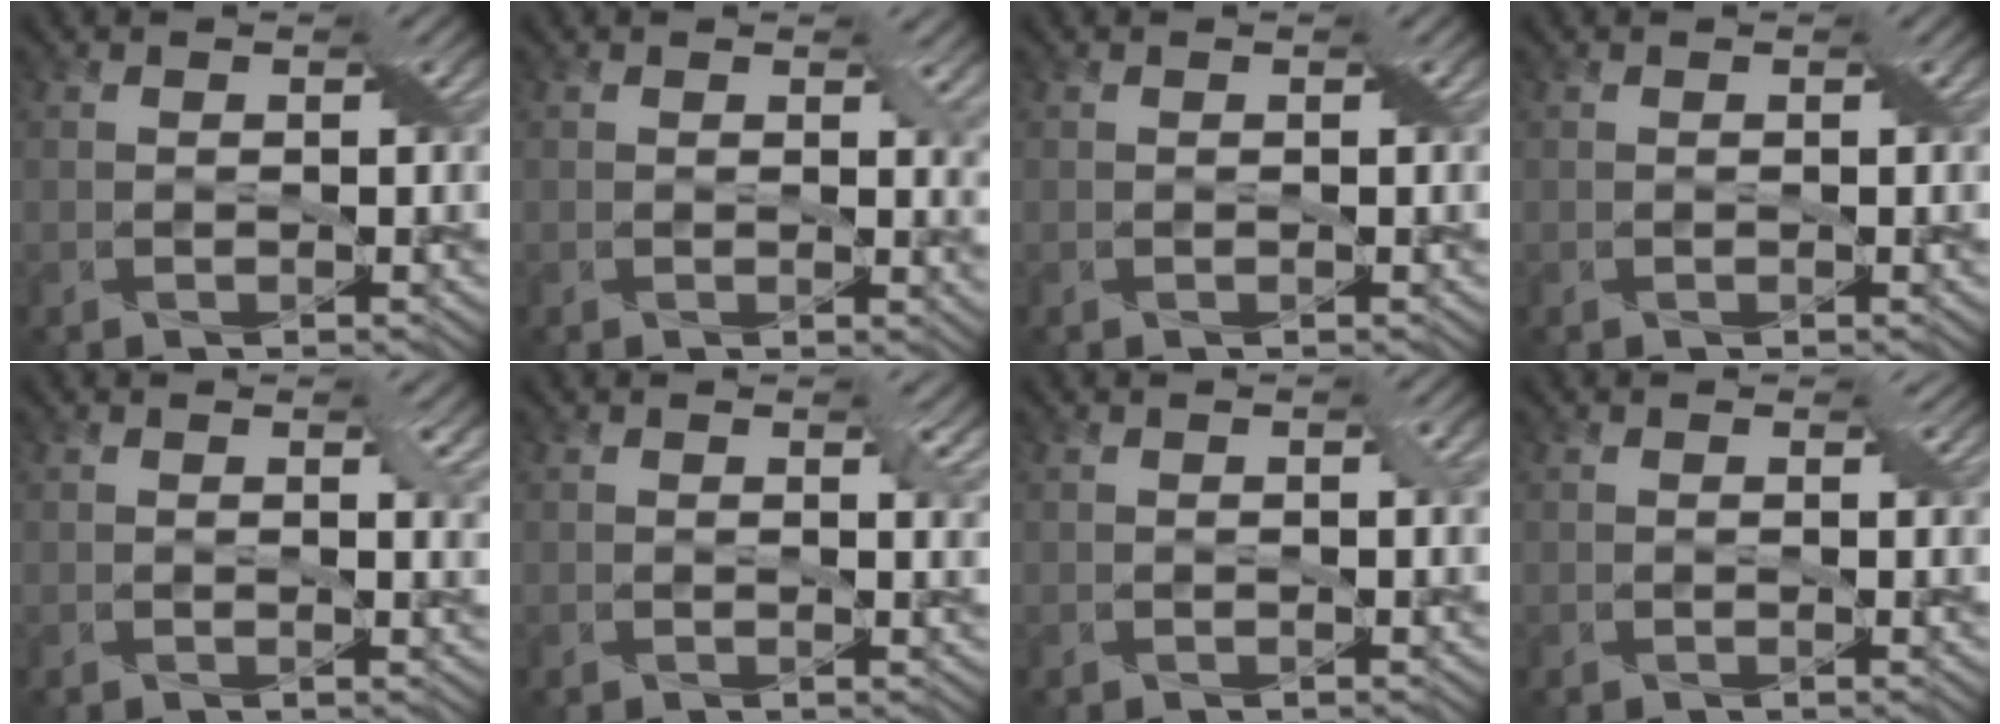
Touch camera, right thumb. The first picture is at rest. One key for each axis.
{"total": 2.1, "fx": 1.1, "fy": 0.9, "fz": 1.6, "tx": -0.027, "ty": -0.007, "tz": 0.020}
{"total": 0.0}
{"total": 0.0}
{"total": 2.0, "fx": 1.1, "fy": 0.6, "fz": 1.5, "tx": -0.023, "ty": -0.004, "tz": 0.021}
{"total": 1.7, "fx": 1.1, "fy": 0.5, "fz": 1.2, "tx": -0.020, "ty": -0.005, "tz": 0.020}
{"total": 0.7, "fx": 0.2, "fy": 0.0, "fz": 0.7, "tx": -0.011, "ty": 0.004, "tz": 0.001}
{"total": 0.7, "fx": 0.5, "fy": 0.4, "fz": 0.3, "tx": -0.004, "ty": -0.002, "tz": 0.008}